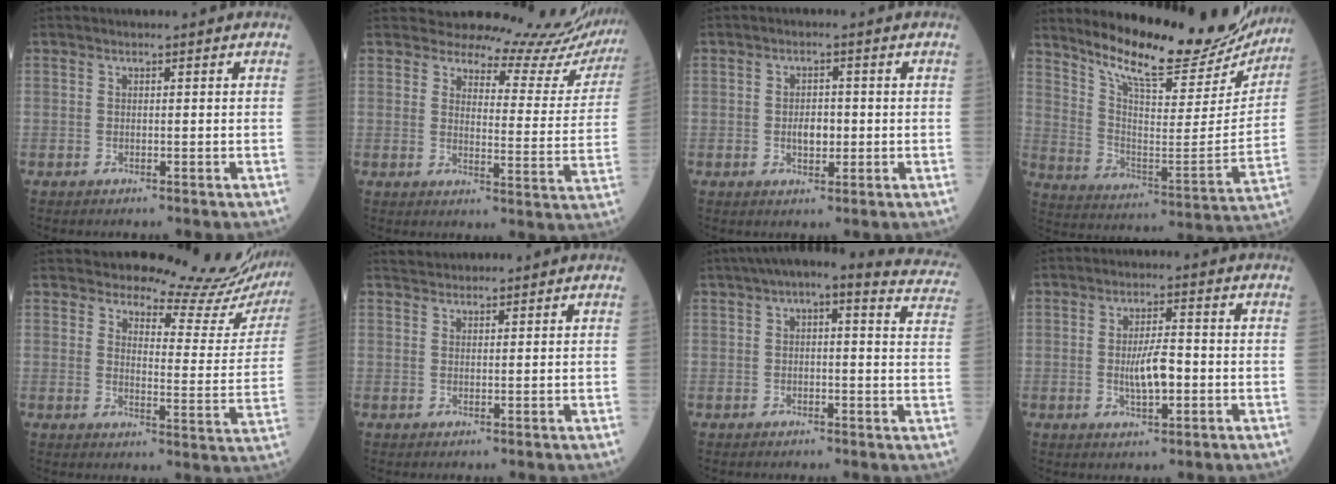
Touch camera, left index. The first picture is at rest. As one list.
[{"total": 17.1, "force": [16.9, 2.4, 1.6], "torque": [0.005, -0.101, 0.167]}, {"total": 3.1, "force": [-0.4, 1.8, 2.5], "torque": [-0.044, 0.002, -0.004]}, {"total": 22.6, "force": [20.2, 4.6, 8.9], "torque": [-0.141, -0.054, 0.290]}, {"total": 16.6, "force": [16.2, 1.9, 3.1], "torque": [-0.026, -0.103, 0.167]}, {"total": 3.2, "force": [3.1, 0.6, 0.3], "torque": [-0.008, 0.033, 0.057]}, {"total": 15.6, "force": [13.3, 3.6, 7.4], "torque": [-0.083, 0.021, 0.134]}, {"total": 5.3, "force": [-0.8, 1.4, 5.0], "torque": [-0.100, 0.000, -0.013]}]